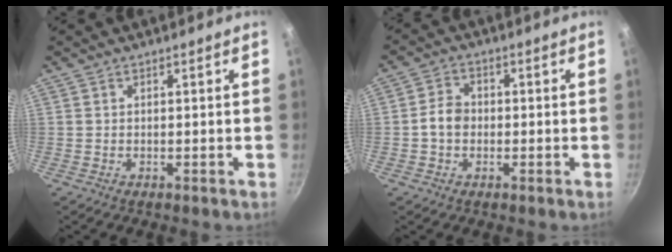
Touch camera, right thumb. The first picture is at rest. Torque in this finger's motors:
{"motor_torque": [0.36, 0.81, 0.75, -0.49, 0.08]}